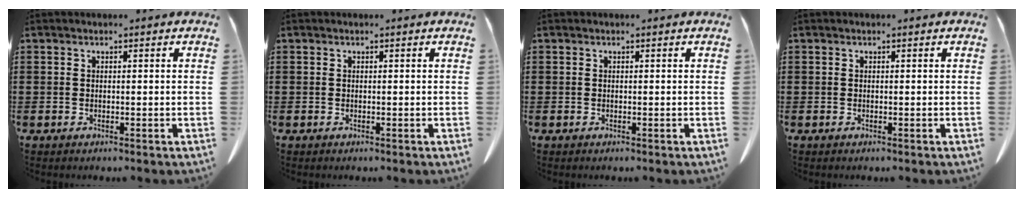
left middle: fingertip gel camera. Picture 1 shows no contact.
{"total": 0.0}
{"total": 0.0}
{"total": 0.0}